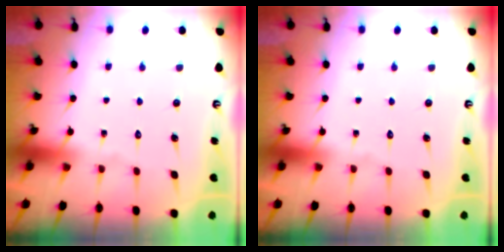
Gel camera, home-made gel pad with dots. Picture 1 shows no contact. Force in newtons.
{"total": 0.0}